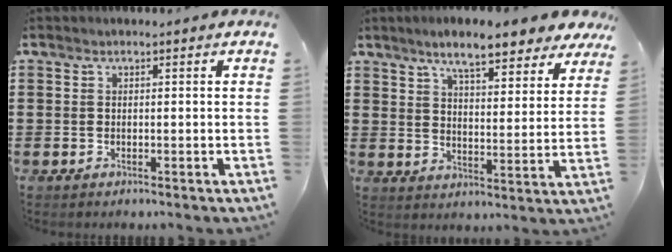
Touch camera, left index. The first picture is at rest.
{"total": 8.0, "force": [6.8, 1.1, 4.0], "torque": [-0.086, -0.026, 0.116]}